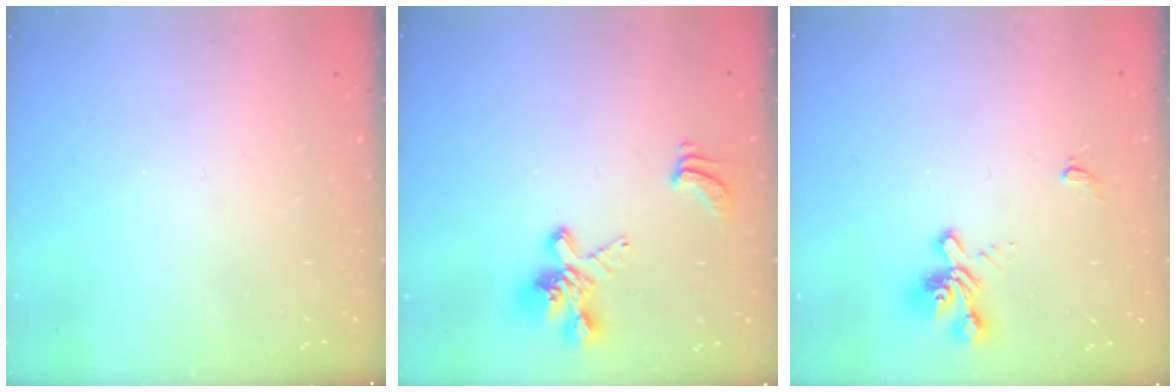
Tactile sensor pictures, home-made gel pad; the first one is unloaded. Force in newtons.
{"total": 5.6, "press": 5.4, "slide": 1.5}
{"total": 1.8, "press": 1.4, "slide": 1.2}